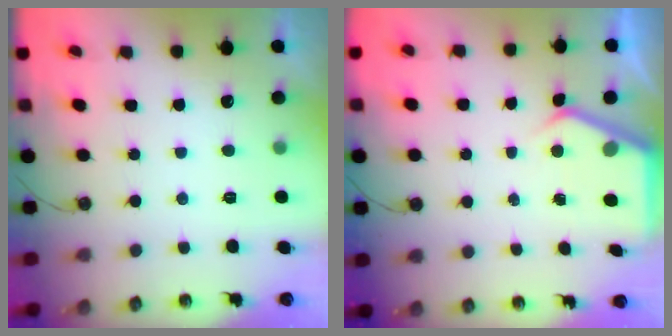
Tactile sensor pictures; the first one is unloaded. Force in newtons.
{"total": 4.3, "press": 4.2, "slide": 0.5}